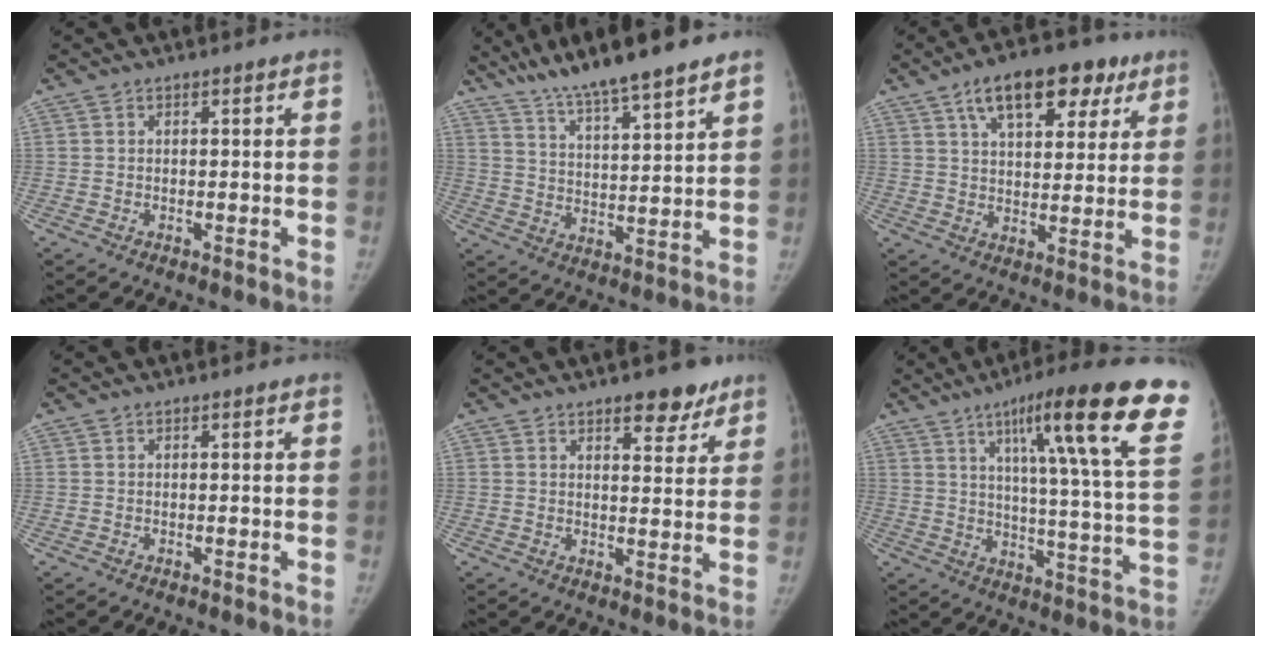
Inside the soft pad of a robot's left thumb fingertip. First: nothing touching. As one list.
[{"total": 14.7, "force": [11.7, 1.7, 8.7], "torque": [-0.128, -0.053, 0.201]}, {"total": 15.0, "force": [8.2, 7.7, 10.0], "torque": [-0.106, -0.009, 0.124]}, {"total": 0.0}, {"total": 6.7, "force": [4.7, 2.9, 3.7], "torque": [-0.018, -0.026, 0.062]}, {"total": 25.6, "force": [13.7, 3.0, 21.4], "torque": [-0.290, -0.039, 0.187]}]